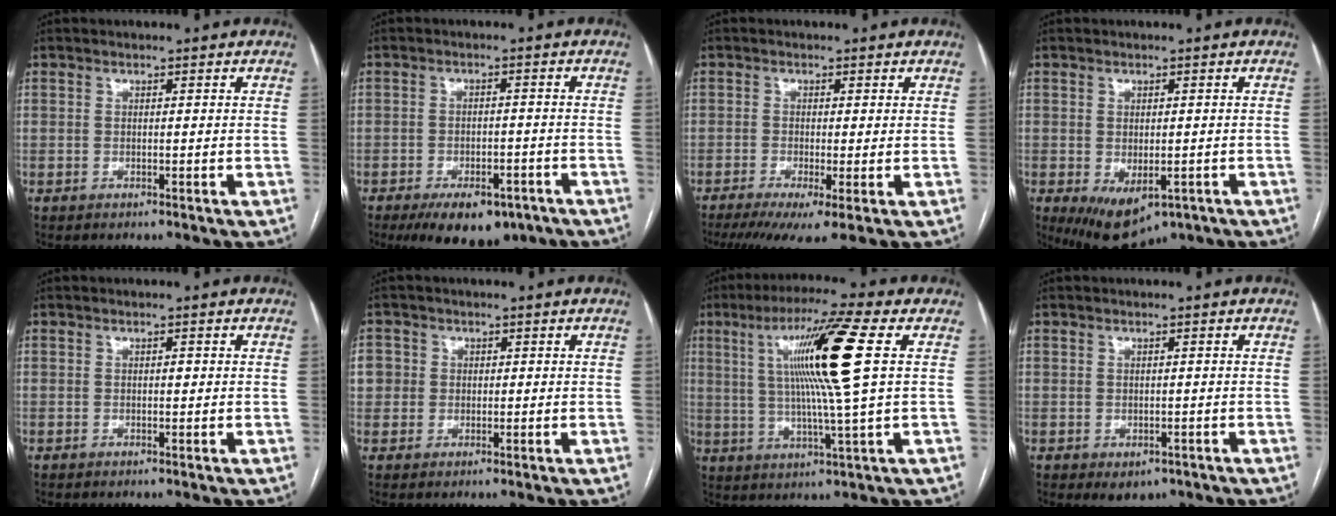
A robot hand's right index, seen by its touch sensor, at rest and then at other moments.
{"total": 10.9, "force": [-7.5, 4.9, 6.2], "torque": [-0.087, -0.004, -0.109]}
{"total": 6.8, "force": [-3.7, 1.1, 5.6], "torque": [-0.087, -0.014, -0.063]}
{"total": 8.4, "force": [-4.1, 4.5, 5.9], "torque": [-0.088, -0.016, -0.049]}
{"total": 0.5, "force": [0.0, 0.3, 0.4], "torque": [-0.007, 0.001, 0.000]}
{"total": 4.2, "force": [0.6, 4.1, 0.7], "torque": [-0.007, 0.013, 0.012]}
{"total": 14.2, "force": [3.4, -1.4, 13.8], "torque": [-0.249, 0.008, 0.057]}
{"total": 3.0, "force": [-1.5, 2.1, 1.4], "torque": [-0.011, -0.001, -0.007]}